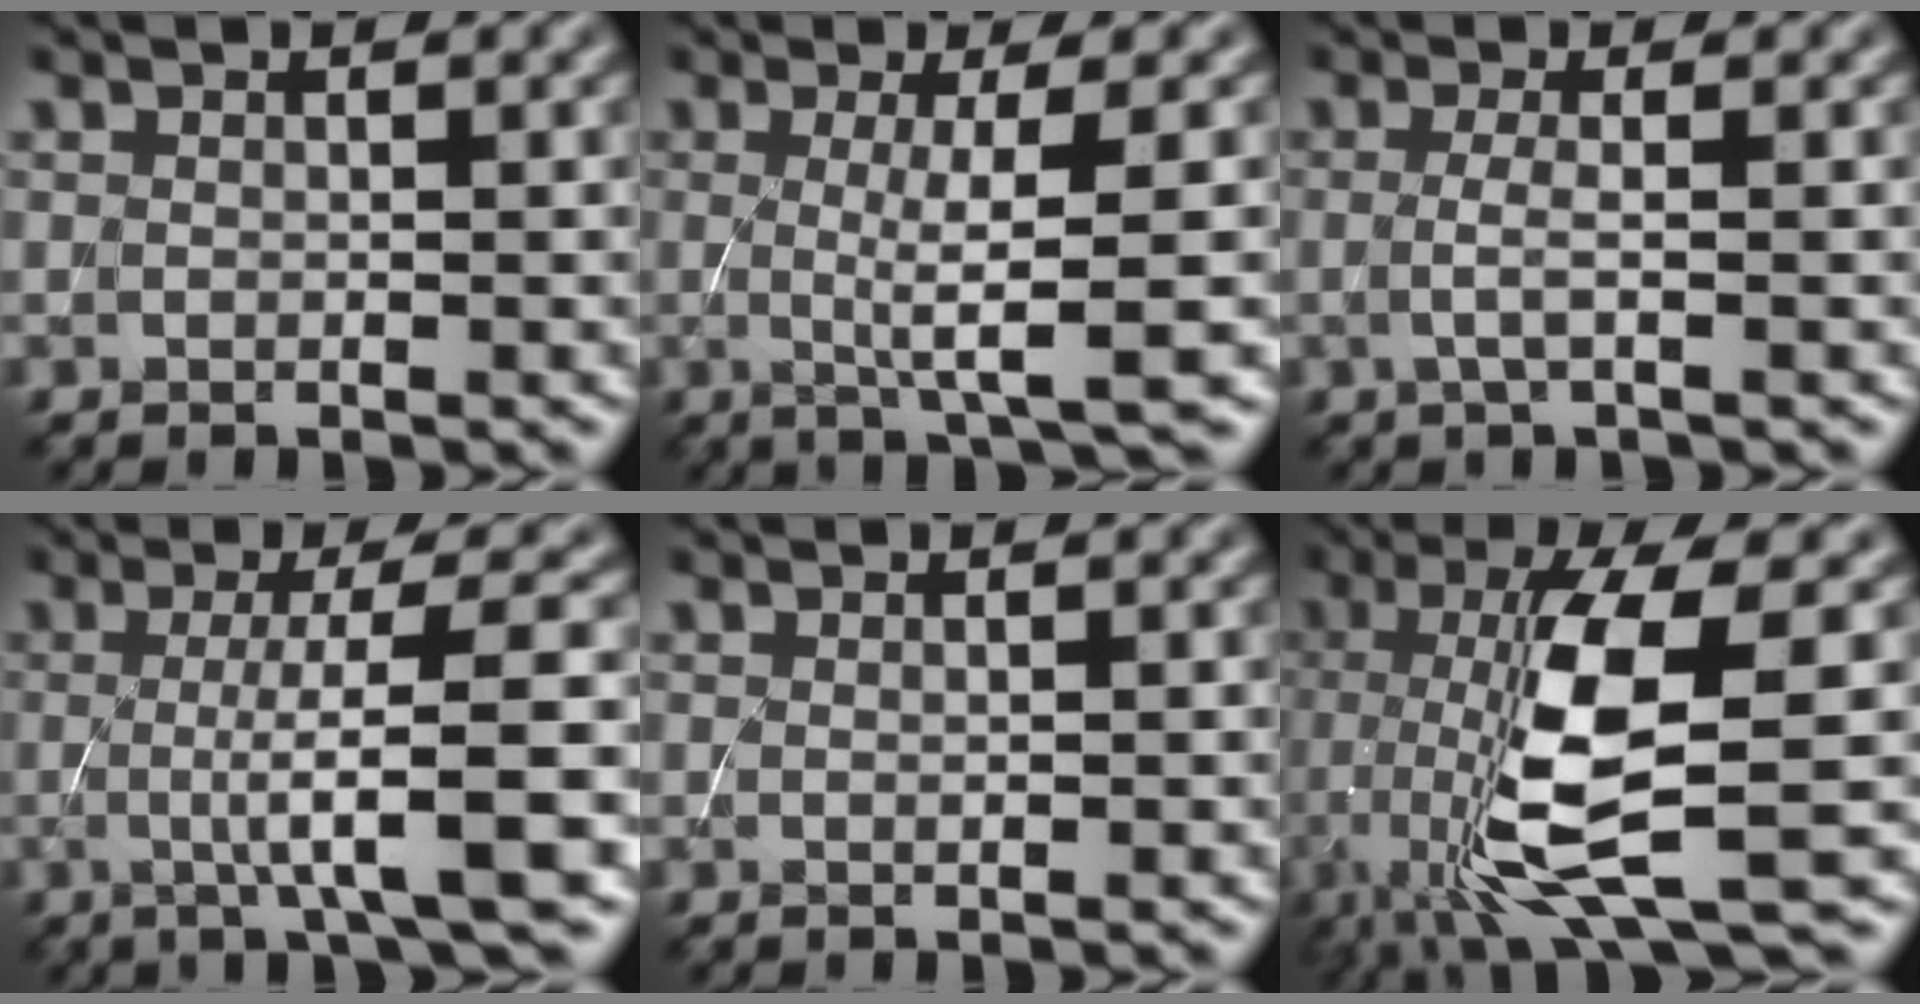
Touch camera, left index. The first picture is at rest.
{"total": 5.4, "force": [-0.1, 0.8, 5.4], "torque": [-0.087, -0.004, -0.001]}
{"total": 1.8, "force": [-0.1, 0.4, 1.7], "torque": [-0.035, -0.003, -0.006]}
{"total": 7.7, "force": [-0.6, 1.4, 7.6], "torque": [-0.112, 0.004, -0.008]}
{"total": 0.6, "force": [0.1, 0.2, 0.6], "torque": [-0.005, -0.001, 0.002]}
{"total": 10.8, "force": [-1.5, 2.9, 10.3], "torque": [-0.191, -0.015, -0.025]}